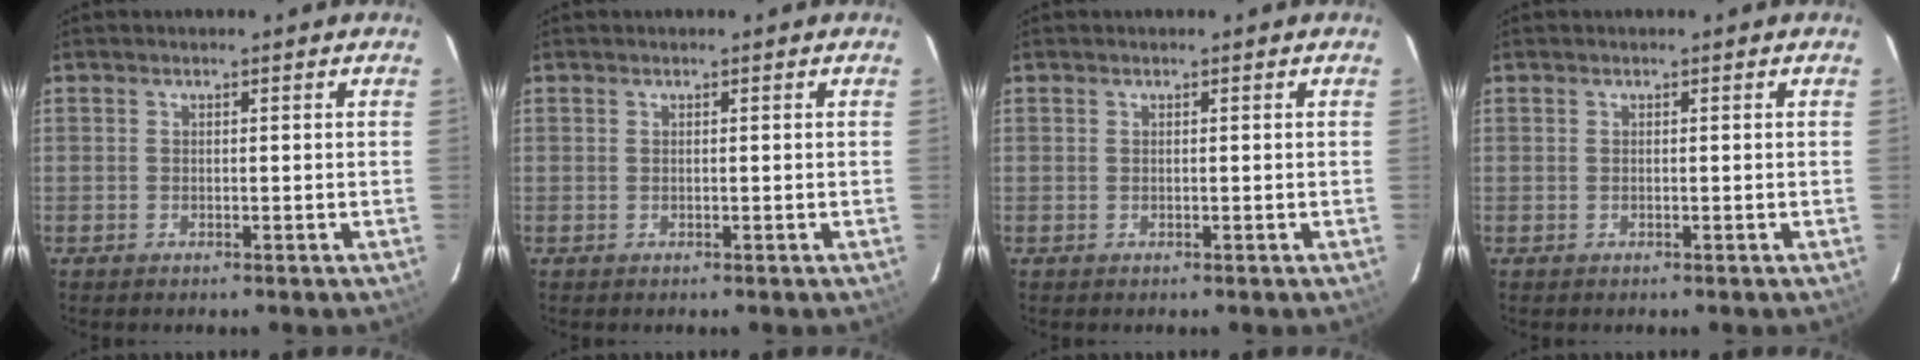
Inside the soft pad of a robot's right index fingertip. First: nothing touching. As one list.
[{"total": 0.0}, {"total": 0.0}, {"total": 0.0}]